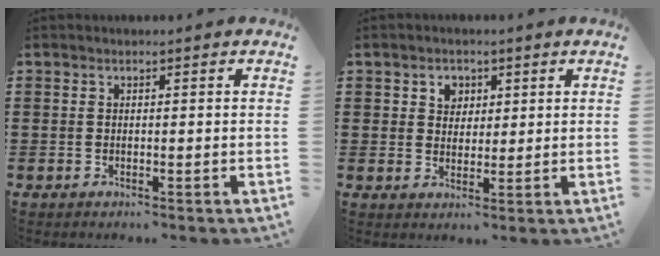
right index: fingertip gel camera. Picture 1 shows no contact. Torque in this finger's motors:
{"motor_torque": [0.14, -0.14, 0.06, 0.04]}